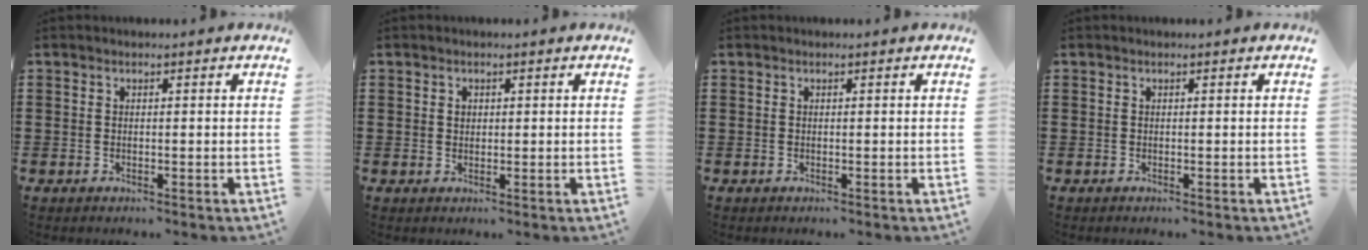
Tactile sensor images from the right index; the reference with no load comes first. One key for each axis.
{"total": 0.9, "fx": 0.3, "fy": 0.8, "fz": 0.5, "tx": -0.011, "ty": 0.005, "tz": 0.006}
{"total": 0.0}
{"total": 0.0}